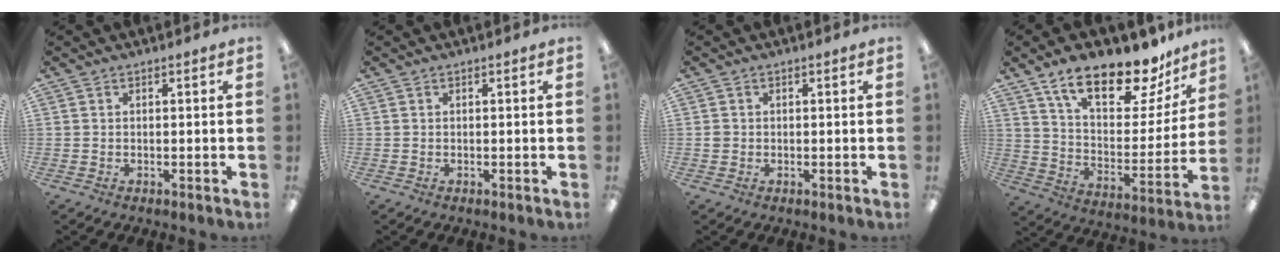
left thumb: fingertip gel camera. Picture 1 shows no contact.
{"total": 0.0}
{"total": 1.0, "force": [-0.1, 1.0, 0.2], "torque": [-0.003, 0.004, -0.004]}
{"total": 20.6, "force": [15.6, 7.5, 11.3], "torque": [-0.181, -0.102, 0.267]}